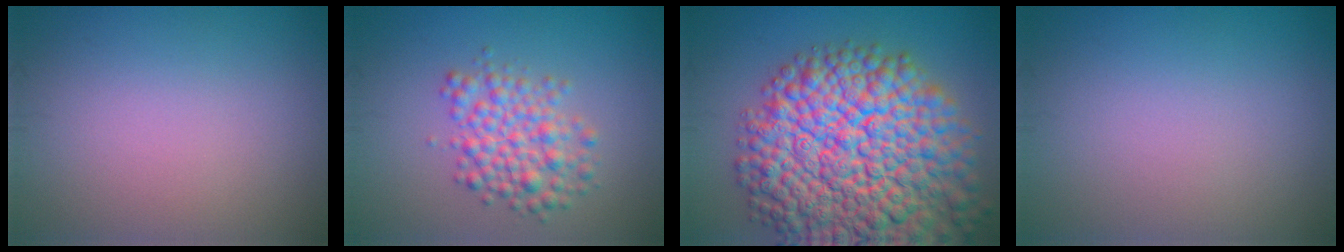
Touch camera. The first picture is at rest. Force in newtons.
{"total": 4.0, "press": 4.0, "slide": 0.1}
{"total": 17.1, "press": 17.1, "slide": 0.8}
{"total": 0.0}